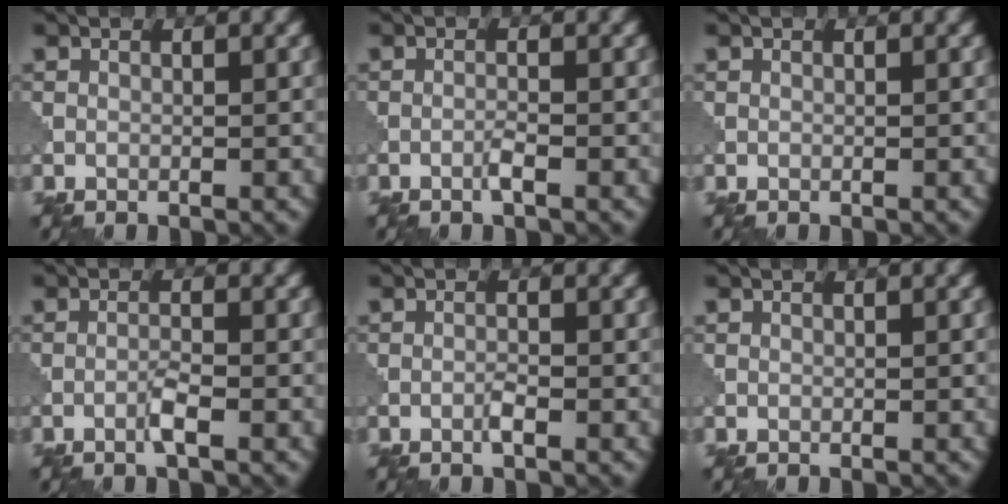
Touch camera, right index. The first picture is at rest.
{"total": 1.1, "force": [-0.6, 0.0, 0.9], "torque": [-0.017, 0.004, -0.015]}
{"total": 0.0}
{"total": 1.6, "force": [-0.8, 0.0, 1.3], "torque": [-0.026, 0.005, -0.020]}
{"total": 1.0, "force": [-0.6, 0.1, 0.8], "torque": [-0.016, 0.002, -0.013]}
{"total": 0.0}